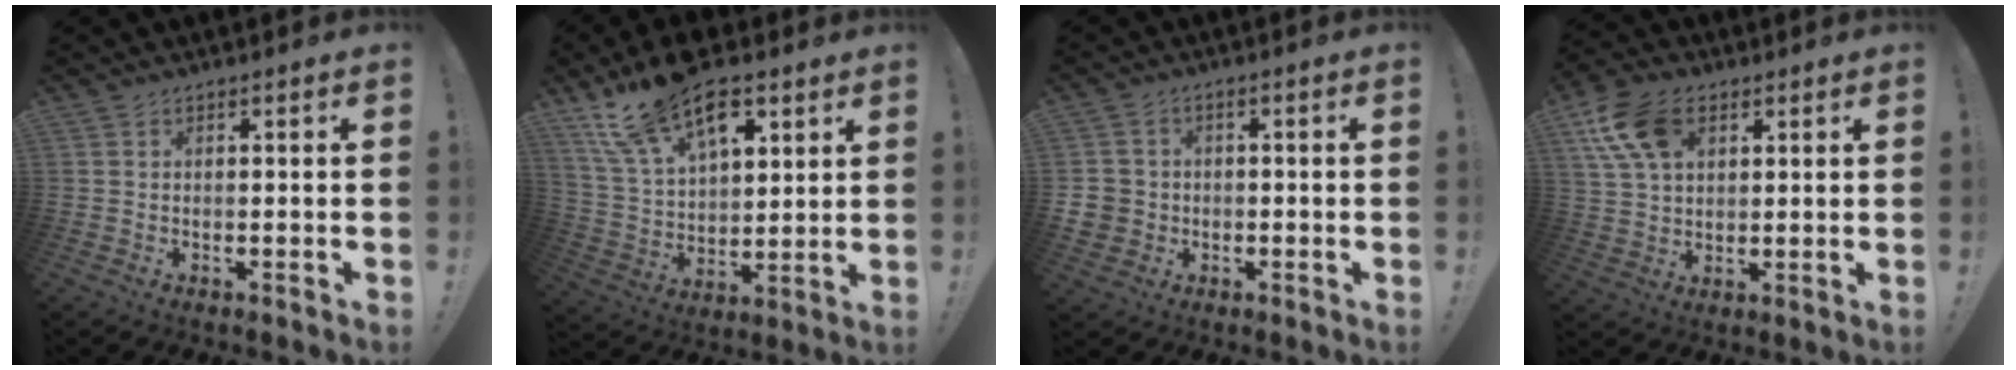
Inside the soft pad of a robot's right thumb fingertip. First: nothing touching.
{"total": 19.4, "force": [11.3, 10.4, 11.8], "torque": [-0.191, -0.065, 0.205]}
{"total": 5.1, "force": [-0.8, 4.8, 1.5], "torque": [-0.044, 0.011, -0.011]}
{"total": 14.1, "force": [5.7, 9.2, 9.0], "torque": [-0.175, -0.010, 0.113]}